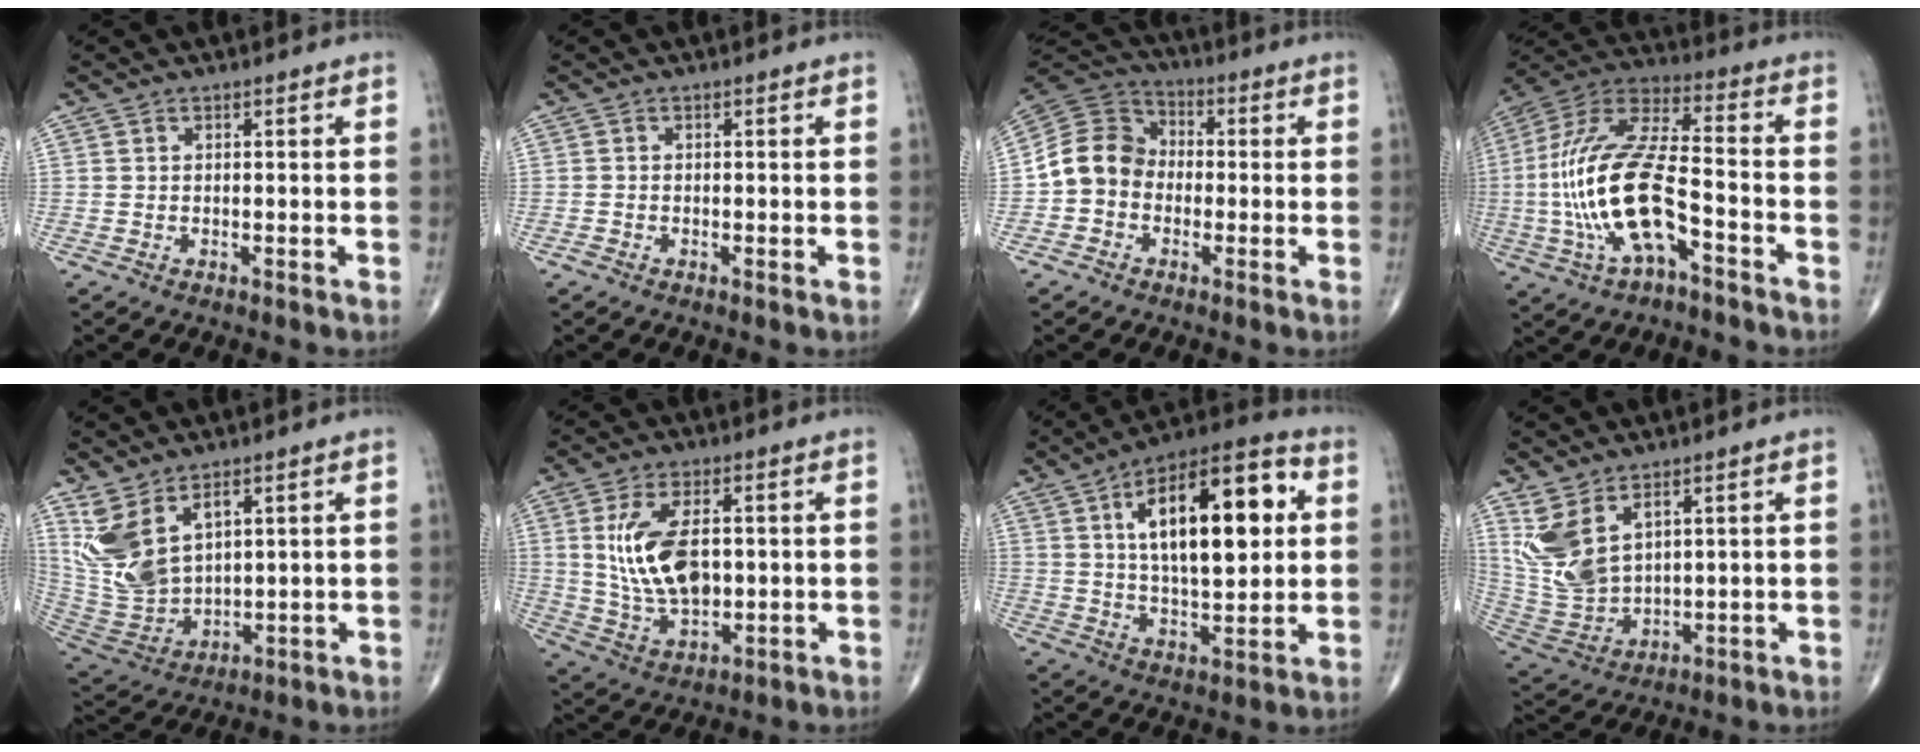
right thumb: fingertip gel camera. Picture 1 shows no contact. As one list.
[{"total": 0.7, "force": [-0.3, 0.3, 0.5], "torque": [-0.010, -0.002, -0.009]}, {"total": 9.8, "force": [-1.7, 8.4, 4.8], "torque": [-0.074, 0.038, -0.047]}, {"total": 20.0, "force": [-5.3, 7.6, 17.7], "torque": [-0.376, 0.044, -0.094]}, {"total": 12.0, "force": [5.8, 6.6, 8.2], "torque": [-0.165, -0.022, 0.141]}, {"total": 13.1, "force": [1.7, 7.2, 10.8], "torque": [-0.201, -0.009, 0.043]}, {"total": 21.5, "force": [5.1, 9.1, 18.8], "torque": [-0.273, 0.006, 0.075]}, {"total": 10.1, "force": [5.0, 5.4, 7.0], "torque": [-0.145, -0.020, 0.122]}]